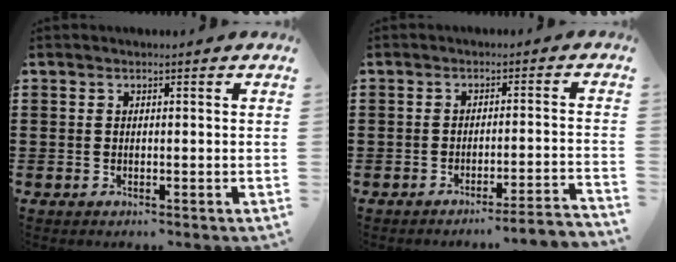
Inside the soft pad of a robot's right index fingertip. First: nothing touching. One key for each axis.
{"total": 3.4, "fx": -3.0, "fy": -0.5, "fz": 1.6, "tx": -0.027, "ty": -0.011, "tz": -0.060}